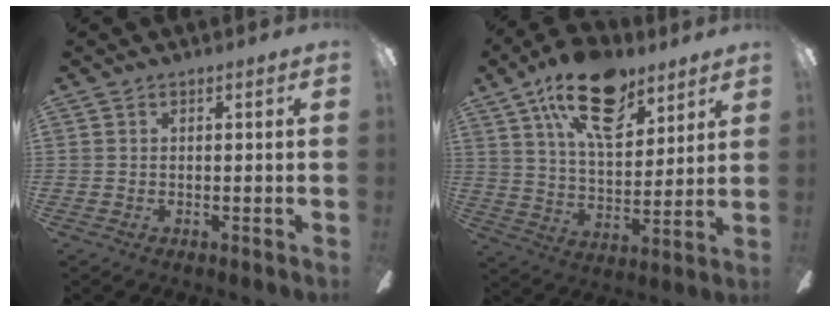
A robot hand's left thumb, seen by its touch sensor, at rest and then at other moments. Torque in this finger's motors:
{"motor_torque": [0.44, 0.53, 1.63, -1.14, 0.30]}